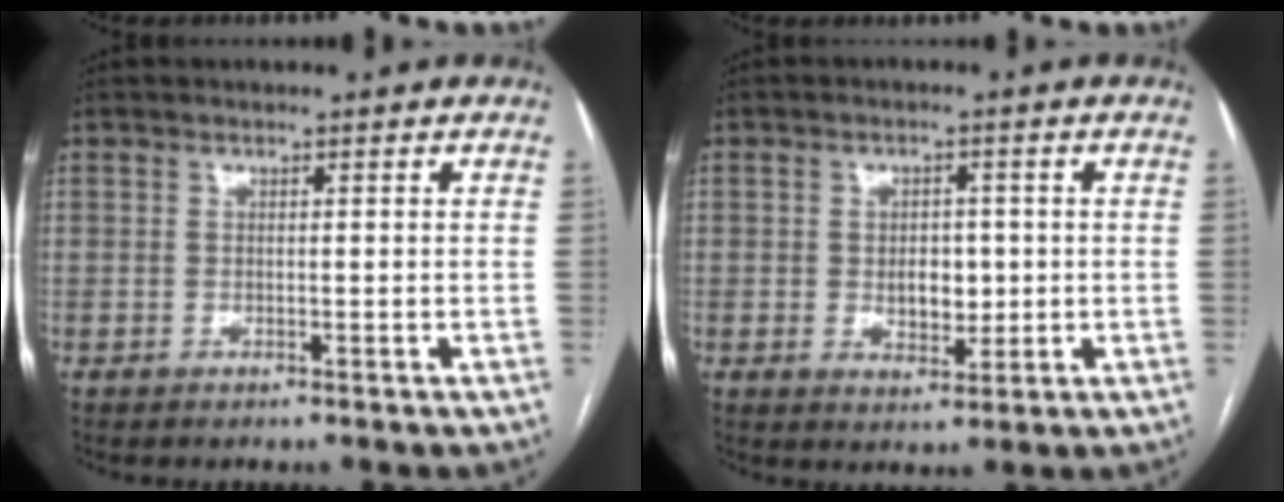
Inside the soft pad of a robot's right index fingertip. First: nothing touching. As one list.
[{"total": 4.5, "force": [-0.1, 2.9, 3.4], "torque": [-0.048, 0.000, 0.008]}]